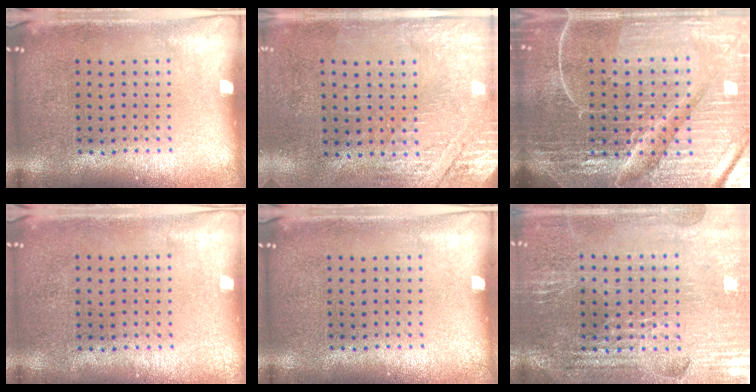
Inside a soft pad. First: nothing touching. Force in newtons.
{"total": 2.8, "press": 2.5, "slide": 1.4}
{"total": 7.1, "press": 6.1, "slide": 3.5}
{"total": 0.0}
{"total": 0.0}
{"total": 2.8, "press": 2.8, "slide": 0.4}